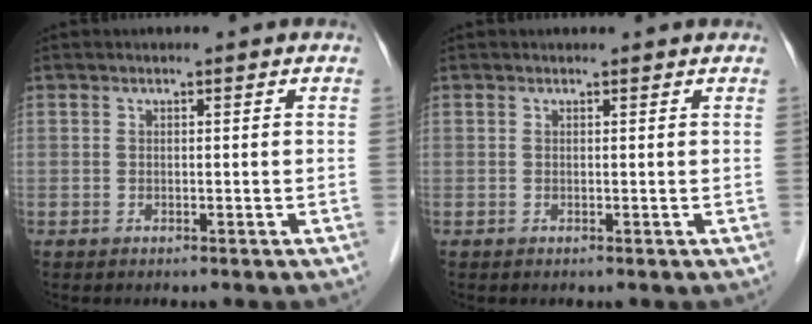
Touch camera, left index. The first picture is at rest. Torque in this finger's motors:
{"motor_torque": [0.22, -0.47, 0.07, -0.01]}